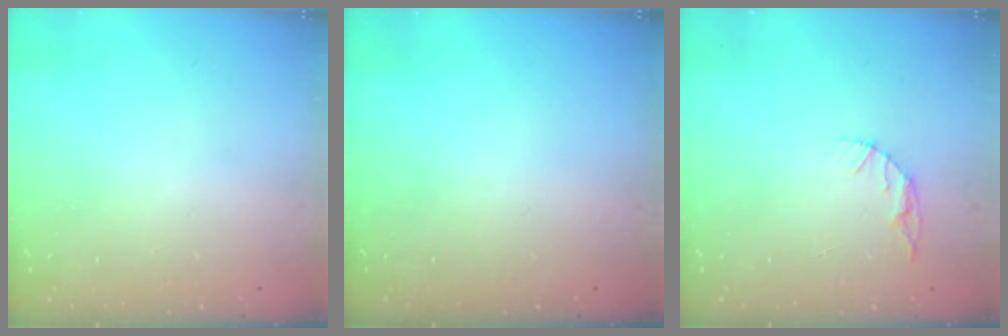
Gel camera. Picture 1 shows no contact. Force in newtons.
{"total": 0.0}
{"total": 3.5, "press": 3.5, "slide": 0.4}